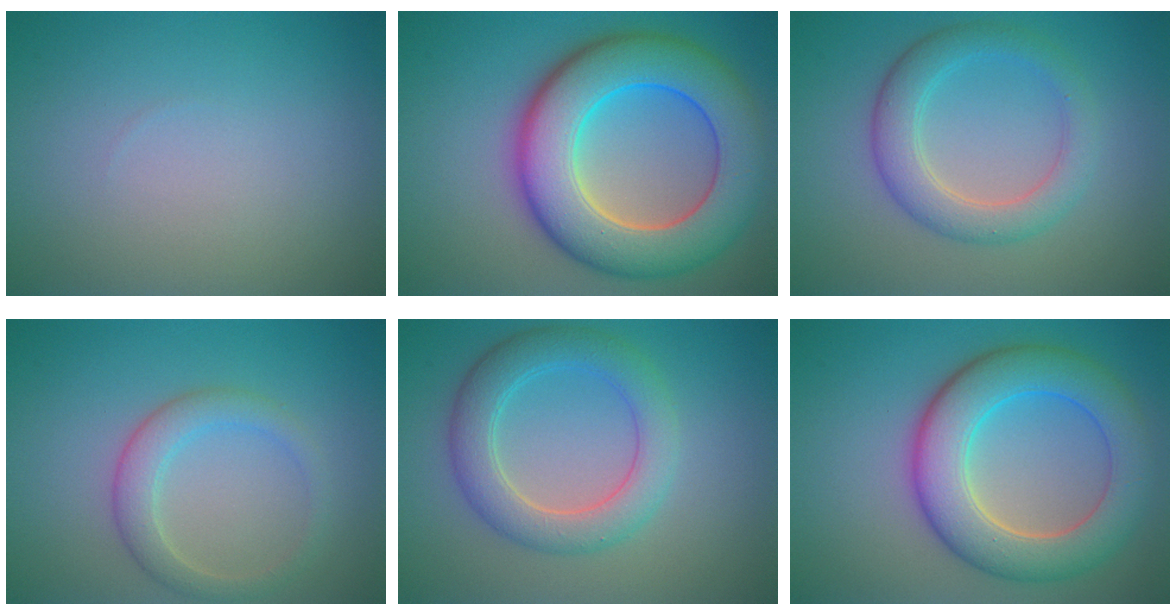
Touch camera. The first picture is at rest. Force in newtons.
{"total": 11.3, "press": 11.3, "slide": 0.3}
{"total": 4.2, "press": 4.2, "slide": 0.1}
{"total": 3.0, "press": 3.0, "slide": 0.1}
{"total": 5.0, "press": 5.0, "slide": 0.2}
{"total": 8.0, "press": 8.0, "slide": 0.3}